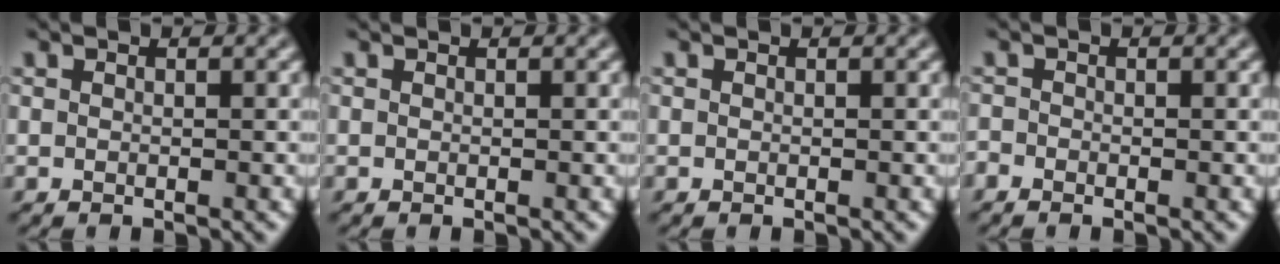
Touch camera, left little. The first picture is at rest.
{"total": 0.0}
{"total": 0.0}
{"total": 0.8, "force": [-0.6, 0.5, 0.2], "torque": [-0.005, -0.001, -0.013]}